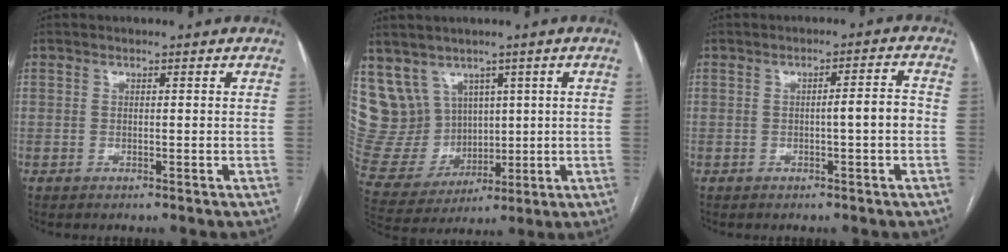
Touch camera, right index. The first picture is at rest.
{"total": 12.6, "force": [6.1, 10.8, 2.4], "torque": [-0.073, 0.061, 0.157]}
{"total": 3.7, "force": [-0.7, 0.1, 3.7], "torque": [-0.050, 0.010, -0.011]}